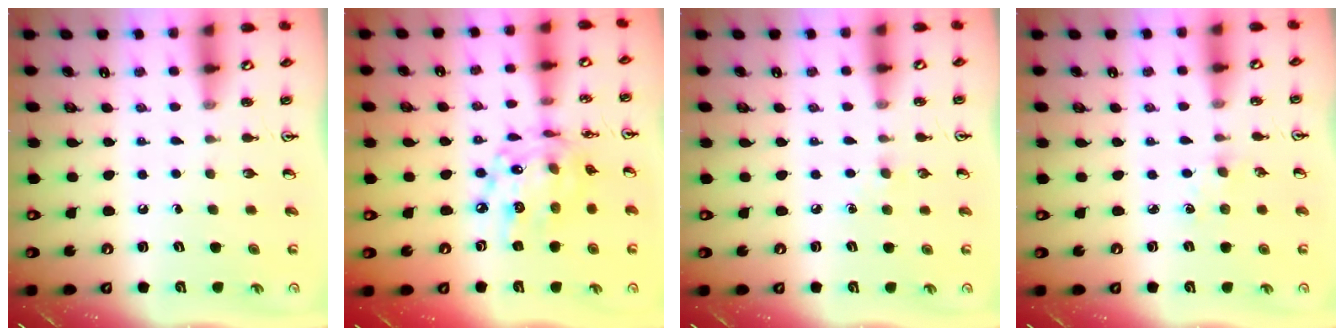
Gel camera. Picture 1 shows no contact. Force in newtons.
{"total": 15.7, "press": 15.7, "slide": 1.1}
{"total": 4.5, "press": 4.4, "slide": 0.7}
{"total": 2.8, "press": 2.7, "slide": 0.4}